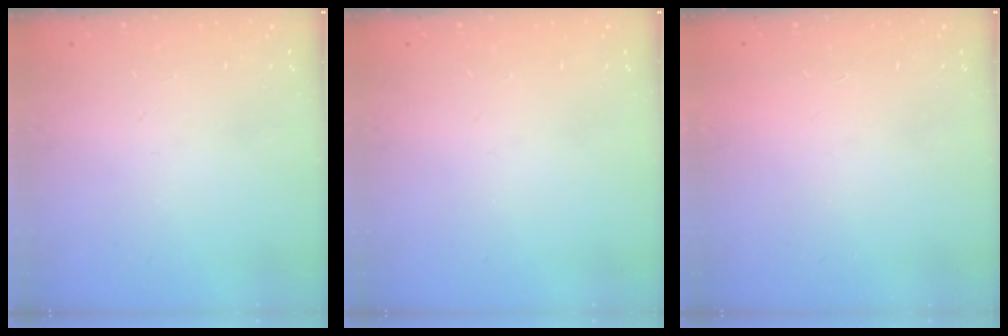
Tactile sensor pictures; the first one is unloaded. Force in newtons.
{"total": 0.0}
{"total": 1.6, "press": 1.6, "slide": 0.1}